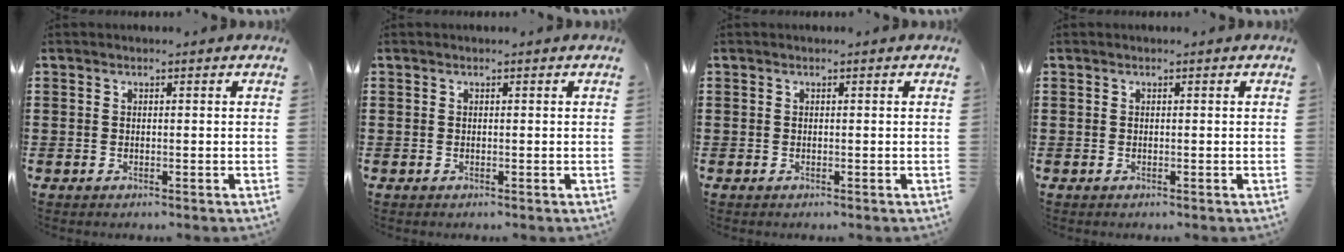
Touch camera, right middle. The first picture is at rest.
{"total": 0.0}
{"total": 0.0}
{"total": 0.0}